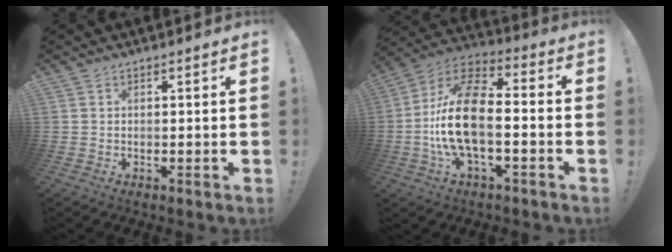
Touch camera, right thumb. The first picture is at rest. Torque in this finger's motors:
{"motor_torque": [2.24, 2.76, 0.37, -0.08, 0.24]}